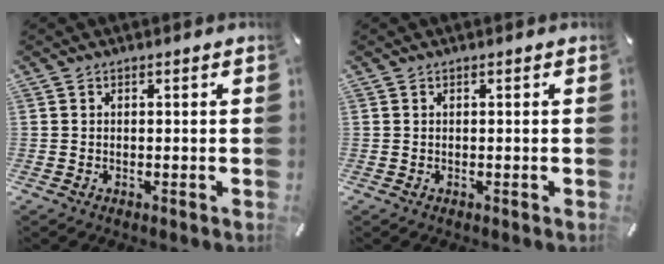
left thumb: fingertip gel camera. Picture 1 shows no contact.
{"total": 0.0}